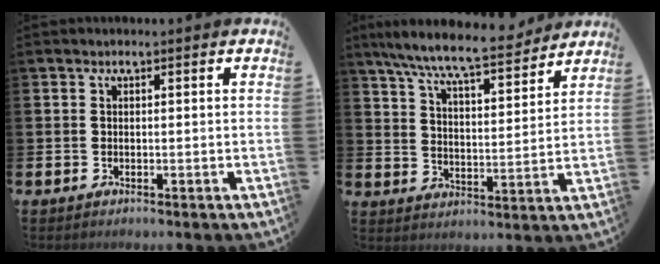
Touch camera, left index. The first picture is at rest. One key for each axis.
{"total": 9.2, "fx": 8.4, "fy": 0.9, "fz": 3.5, "tx": -0.091, "ty": -0.053, "tz": 0.146}